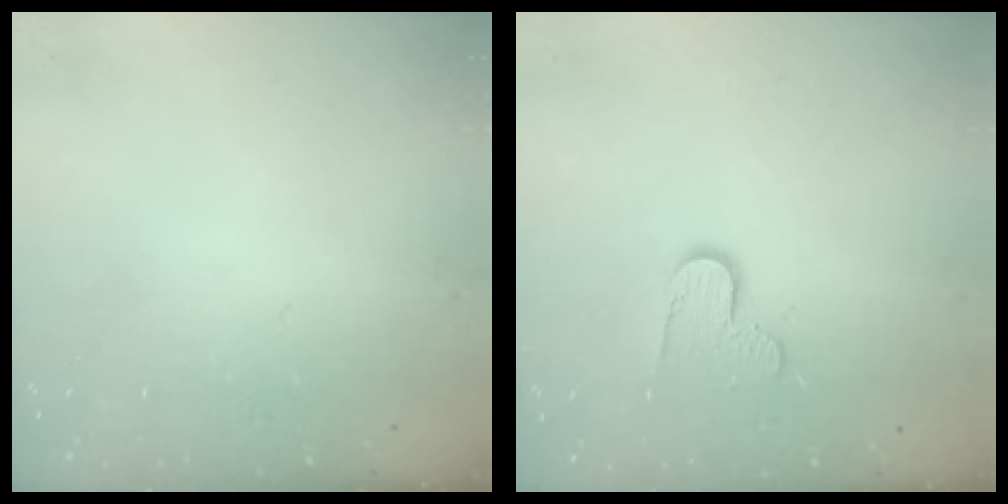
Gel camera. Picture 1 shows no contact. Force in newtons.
{"total": 7.2, "press": 7.2, "slide": 0.4}